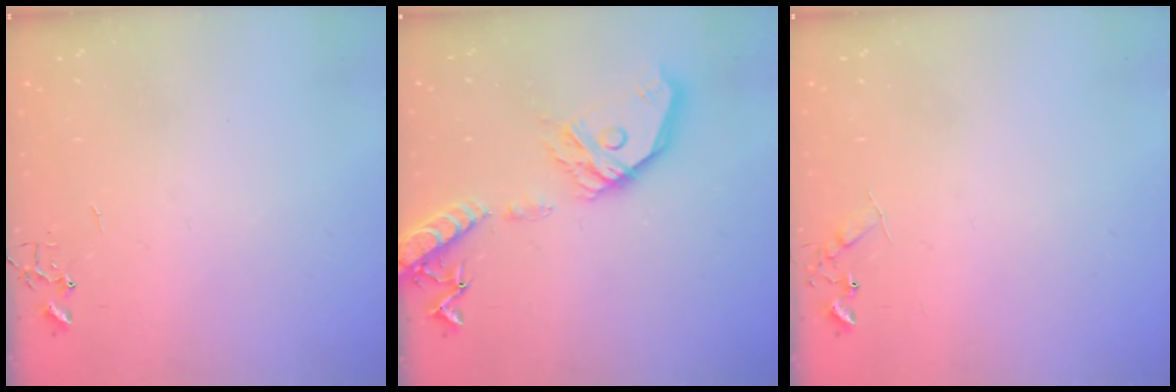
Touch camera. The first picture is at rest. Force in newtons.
{"total": 20.0, "press": 19.7, "slide": 3.5}
{"total": 7.0, "press": 7.0, "slide": 0.8}